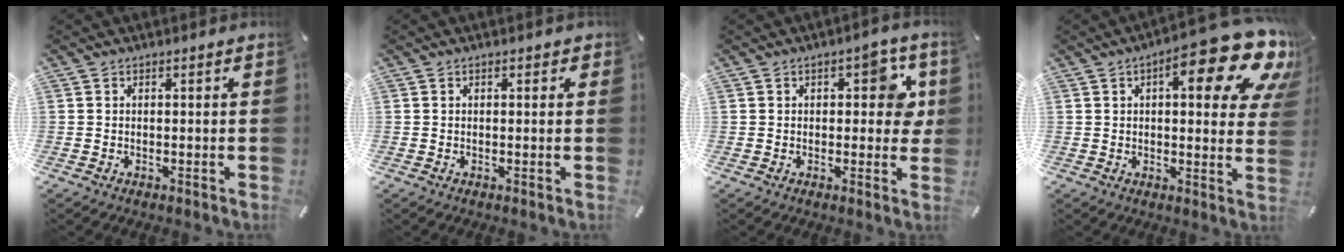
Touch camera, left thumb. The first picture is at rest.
{"total": 0.6, "force": [0.1, 0.4, 0.4], "torque": [0.000, 0.001, -0.002]}
{"total": 8.2, "force": [2.1, 4.5, 6.5], "torque": [-0.072, -0.004, 0.026]}
{"total": 19.1, "force": [9.6, 6.7, 15.1], "torque": [-0.202, -0.059, 0.148]}